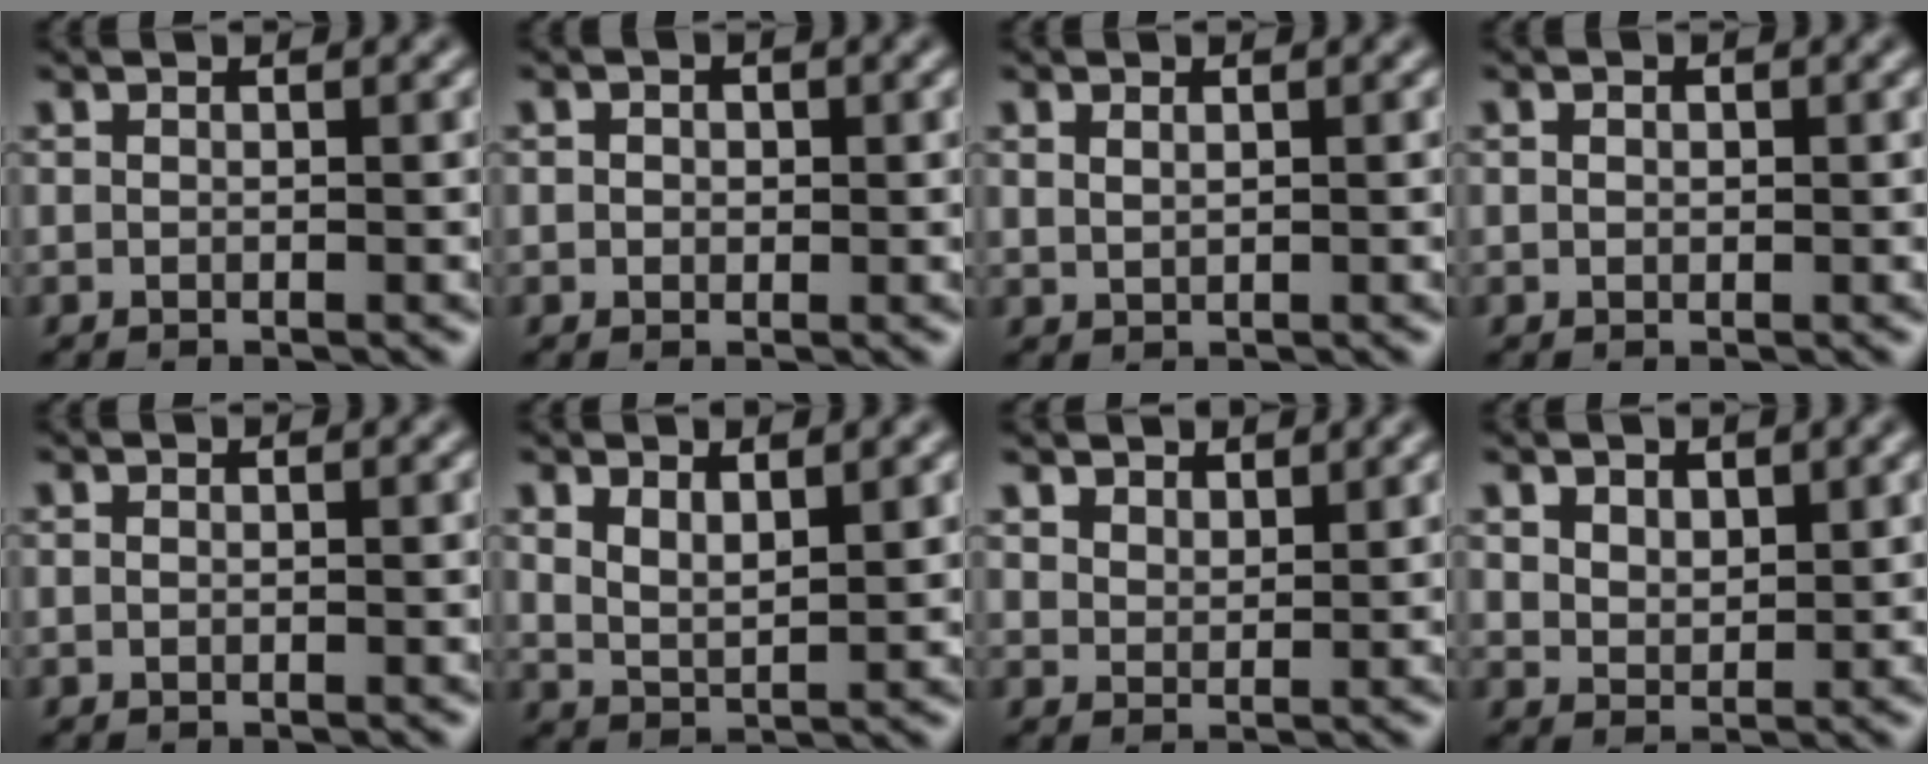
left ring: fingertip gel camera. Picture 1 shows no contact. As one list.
[{"total": 1.3, "force": [0.3, 1.0, 0.6], "torque": [-0.010, 0.006, -0.006]}, {"total": 0.8, "force": [0.5, 0.4, 0.5], "torque": [-0.017, -0.003, 0.013]}, {"total": 0.6, "force": [0.1, 0.5, 0.4], "torque": [-0.009, 0.001, 0.001]}, {"total": 0.0}, {"total": 3.0, "force": [1.7, 1.2, 2.1], "torque": [-0.045, -0.008, 0.036]}, {"total": 3.0, "force": [2.6, 1.2, 0.7], "torque": [-0.023, -0.006, 0.053]}, {"total": 2.3, "force": [1.4, 1.4, 1.2], "torque": [-0.027, -0.006, 0.030]}]